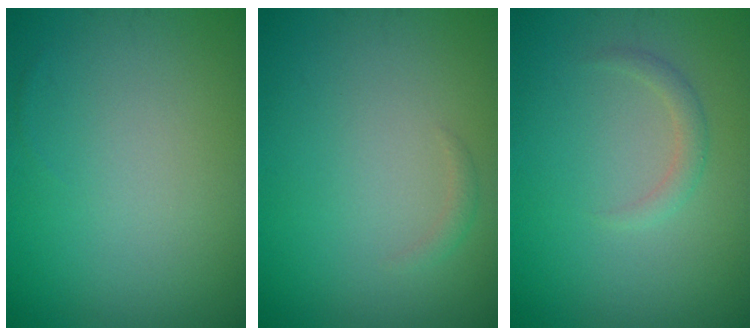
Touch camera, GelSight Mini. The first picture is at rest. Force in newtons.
{"total": 0.7, "press": 0.7, "slide": 0.1}
{"total": 1.2, "press": 1.2, "slide": 0.1}